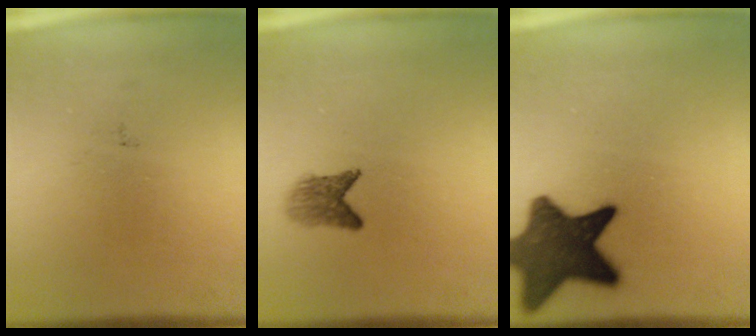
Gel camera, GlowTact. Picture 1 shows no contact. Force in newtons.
{"total": 2.8}
{"total": 13.6}